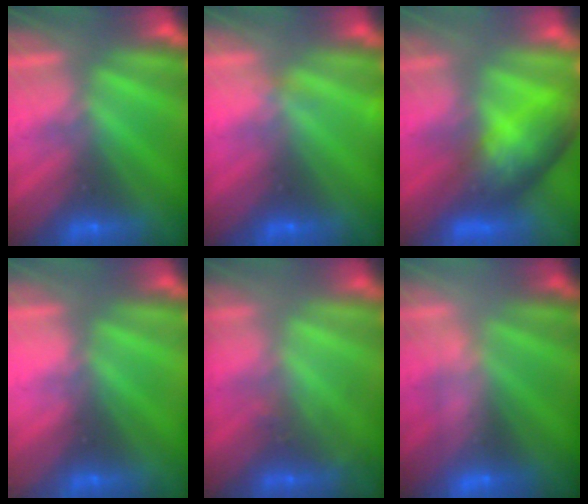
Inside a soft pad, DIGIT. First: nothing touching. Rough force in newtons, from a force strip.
{"total": 3.8}
{"total": 6.5}
{"total": 2.3}
{"total": 2.8}
{"total": 2.5}